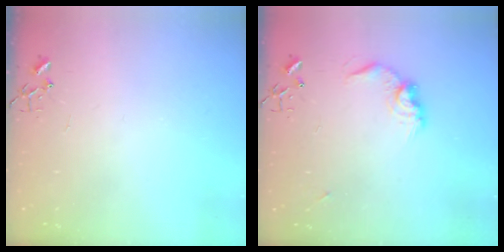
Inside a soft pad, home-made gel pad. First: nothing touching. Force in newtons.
{"total": 10.5, "press": 10.4, "slide": 0.5}